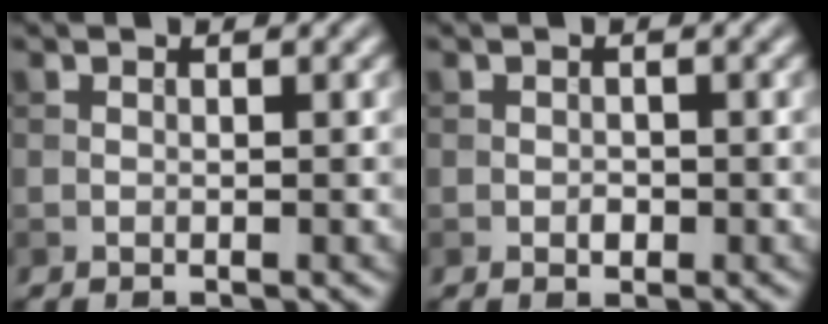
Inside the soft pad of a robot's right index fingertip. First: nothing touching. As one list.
[{"total": 0.8, "force": [-0.3, 0.6, 0.5], "torque": [-0.006, -0.002, -0.006]}]